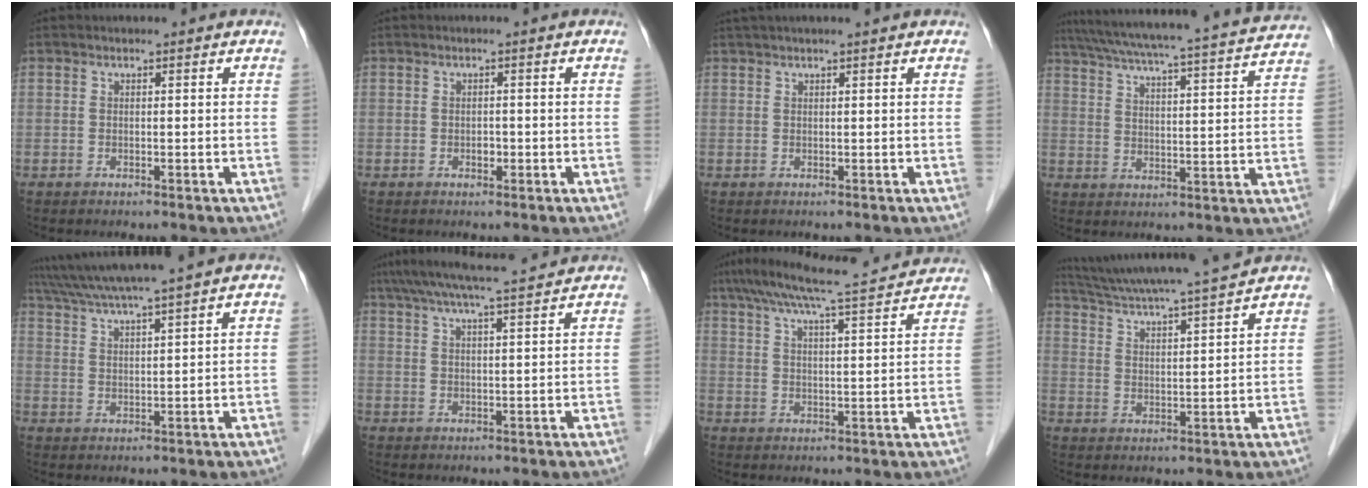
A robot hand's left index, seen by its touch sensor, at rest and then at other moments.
{"total": 0.9, "force": [-0.3, 0.6, 0.6], "torque": [-0.010, 0.002, -0.006]}
{"total": 4.3, "force": [3.6, -0.5, 2.3], "torque": [-0.029, 0.036, 0.057]}
{"total": 23.0, "force": [20.5, 0.4, 10.4], "torque": [-0.178, -0.002, 0.272]}
{"total": 11.3, "force": [9.7, -1.4, 5.5], "torque": [-0.100, 0.024, 0.156]}
{"total": 10.4, "force": [9.3, -0.4, 4.8], "torque": [-0.085, 0.030, 0.136]}
{"total": 15.9, "force": [14.3, 0.1, 7.1], "torque": [-0.133, 0.025, 0.199]}
{"total": 15.9, "force": [14.4, -0.9, 6.7], "torque": [-0.127, 0.006, 0.220]}